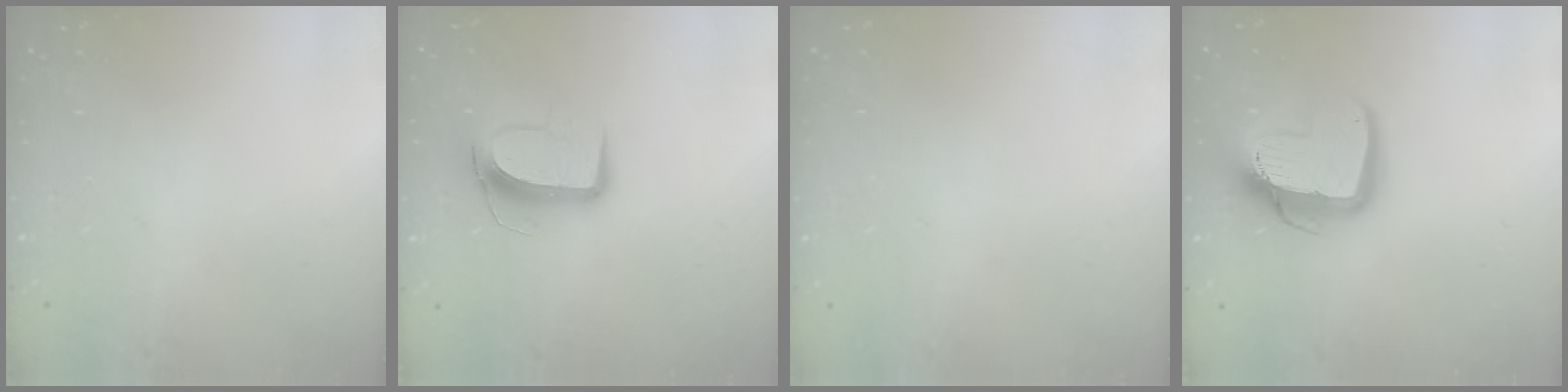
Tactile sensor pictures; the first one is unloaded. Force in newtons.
{"total": 10.0, "press": 9.9, "slide": 0.8}
{"total": 0.0}
{"total": 14.0, "press": 13.9, "slide": 1.7}